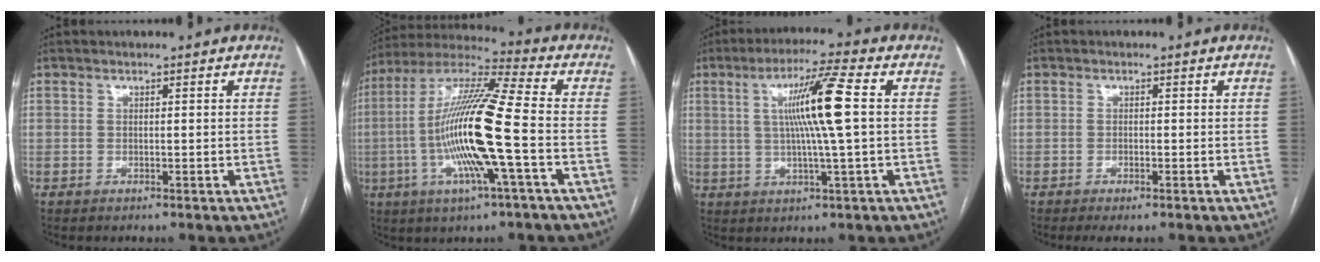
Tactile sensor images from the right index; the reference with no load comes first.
{"total": 17.7, "force": [-3.4, 0.3, 17.4], "torque": [-0.345, -0.004, -0.073]}
{"total": 10.4, "force": [1.5, -1.0, 10.2], "torque": [-0.181, 0.004, 0.026]}
{"total": 1.6, "force": [-1.0, 0.1, 1.3], "torque": [-0.026, -0.004, -0.015]}